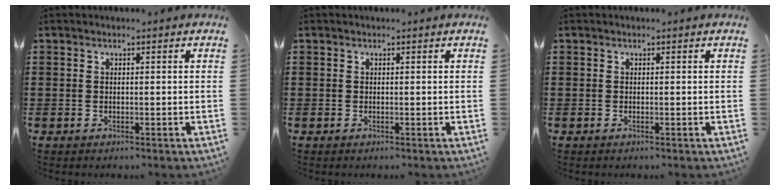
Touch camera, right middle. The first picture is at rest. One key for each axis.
{"total": 0.0}
{"total": 0.0}